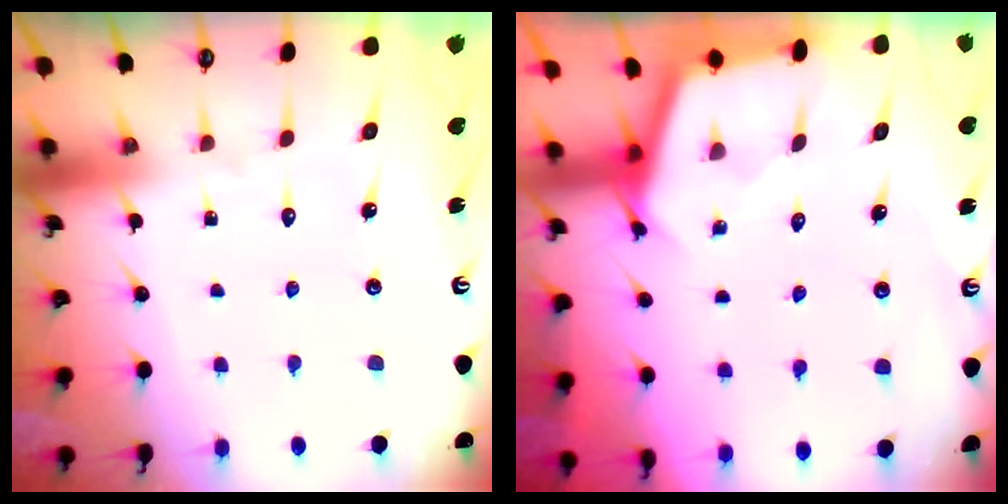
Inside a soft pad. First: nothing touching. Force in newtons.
{"total": 2.6, "press": 2.6, "slide": 0.2}